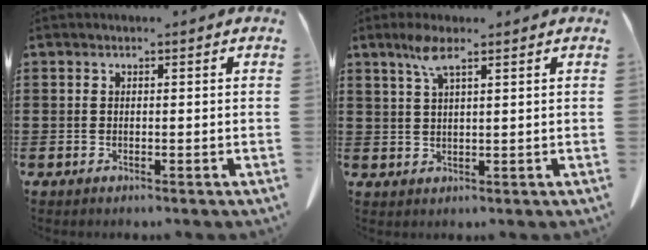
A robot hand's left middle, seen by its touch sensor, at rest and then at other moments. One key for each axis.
{"total": 4.1, "fx": 2.5, "fy": 0.8, "fz": 3.1, "tx": -0.069, "ty": 0.005, "tz": 0.044}